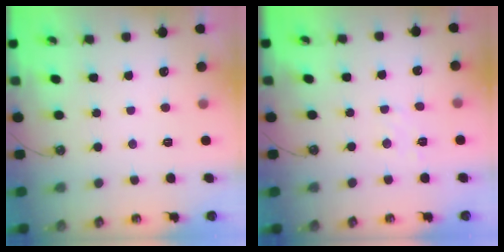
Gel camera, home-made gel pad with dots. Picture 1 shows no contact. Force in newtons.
{"total": 4.2, "press": 4.2, "slide": 0.5}